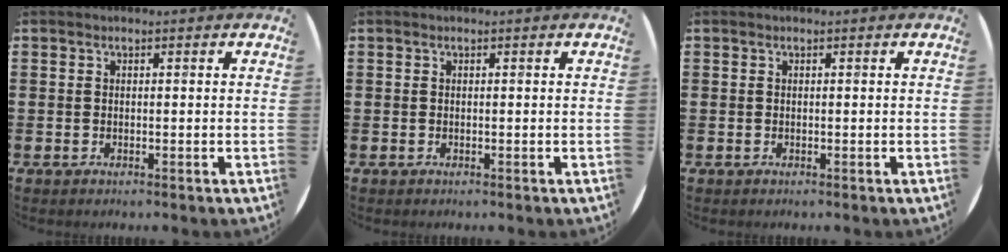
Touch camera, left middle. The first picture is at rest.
{"total": 0.0}
{"total": 0.0}